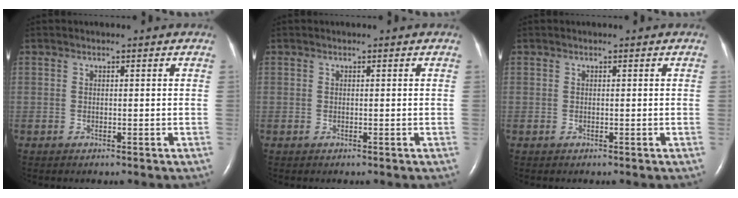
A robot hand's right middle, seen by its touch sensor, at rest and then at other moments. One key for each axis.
{"total": 0.0}
{"total": 0.0}